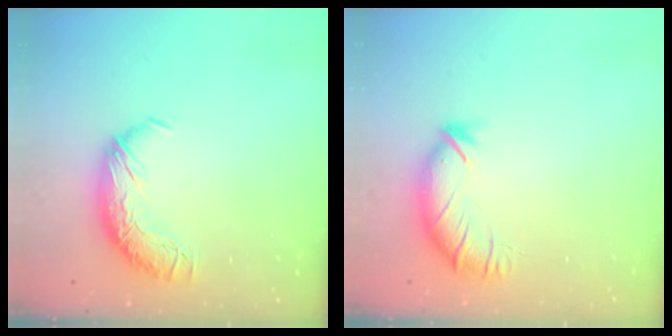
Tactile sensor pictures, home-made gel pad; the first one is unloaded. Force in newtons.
{"total": 3.0, "press": 2.4, "slide": 1.9}